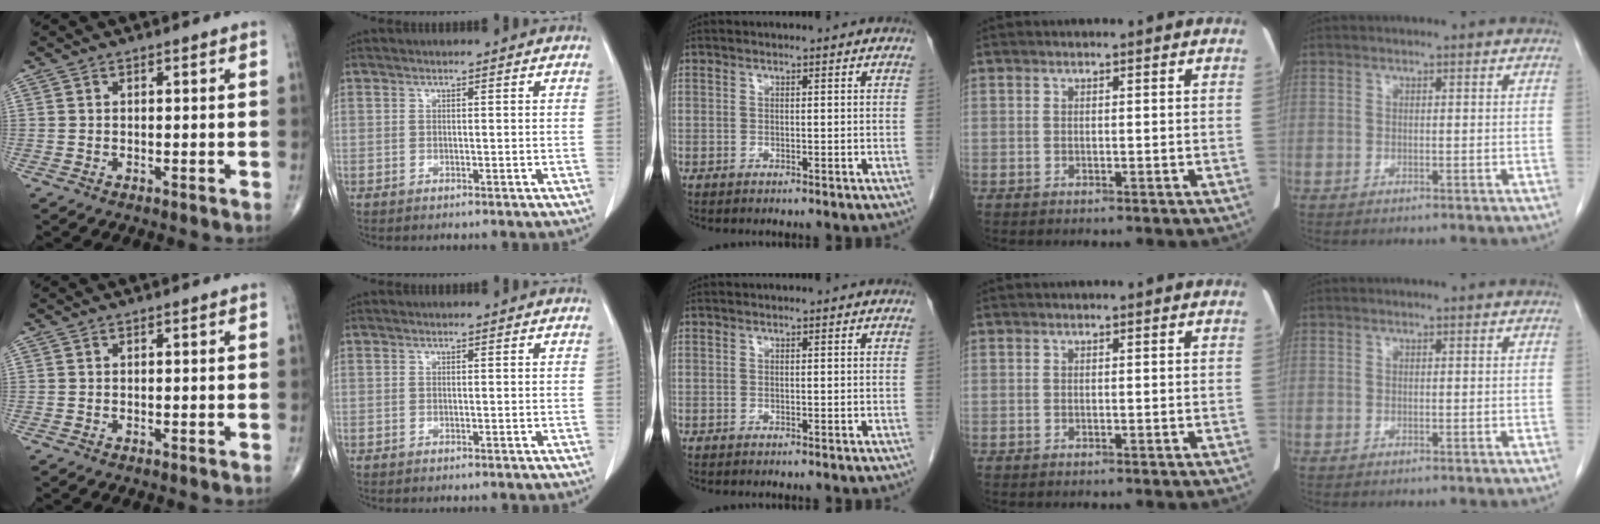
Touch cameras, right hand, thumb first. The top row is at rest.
{}